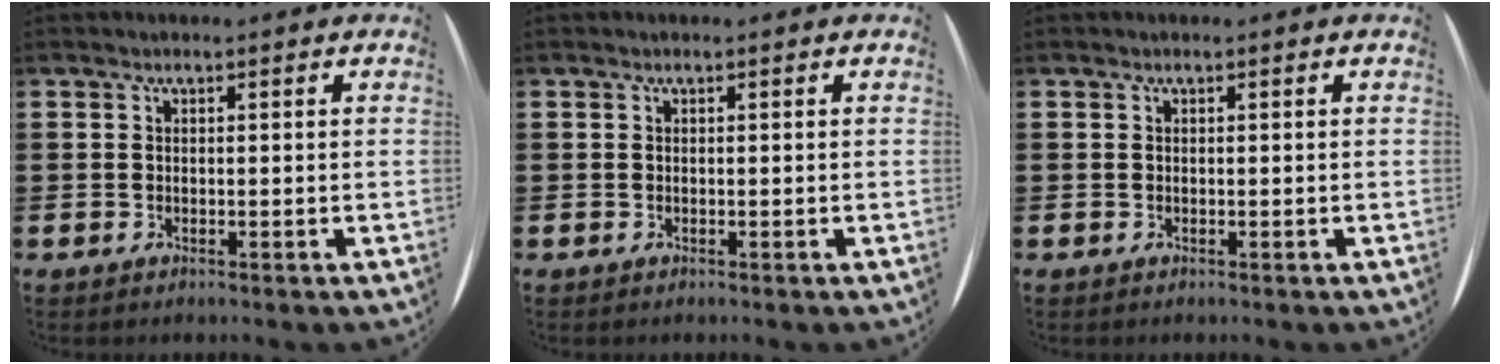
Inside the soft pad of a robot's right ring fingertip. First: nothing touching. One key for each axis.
{"total": 0.0}
{"total": 0.0}